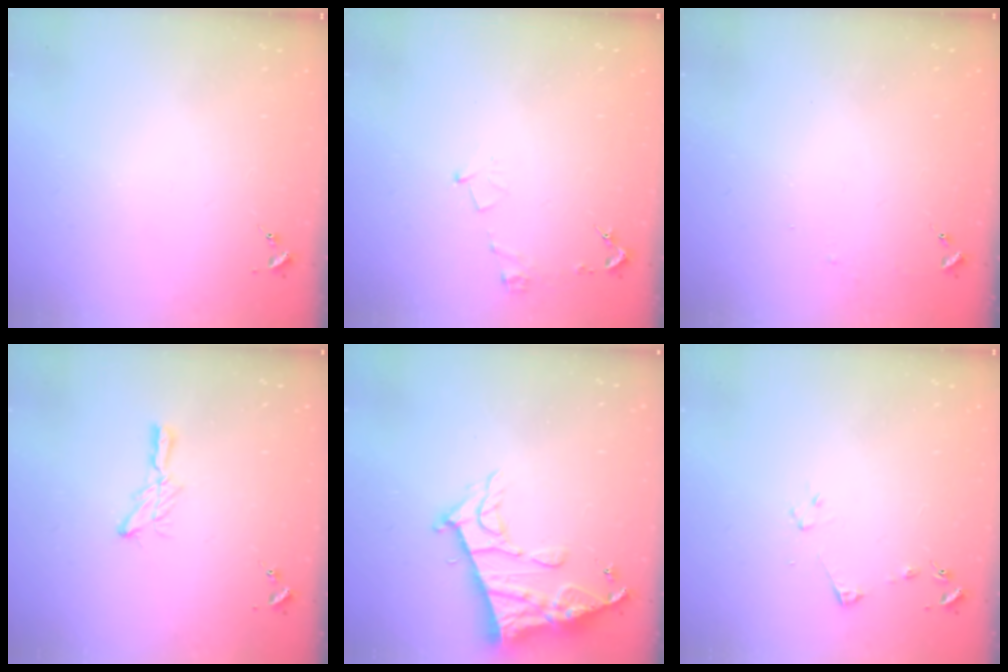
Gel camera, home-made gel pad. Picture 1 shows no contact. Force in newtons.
{"total": 6.2, "press": 6.2, "slide": 0.7}
{"total": 3.2, "press": 3.2, "slide": 0.3}
{"total": 6.1, "press": 6.0, "slide": 0.7}
{"total": 14.9, "press": 14.8, "slide": 1.4}
{"total": 4.5, "press": 4.5, "slide": 0.6}